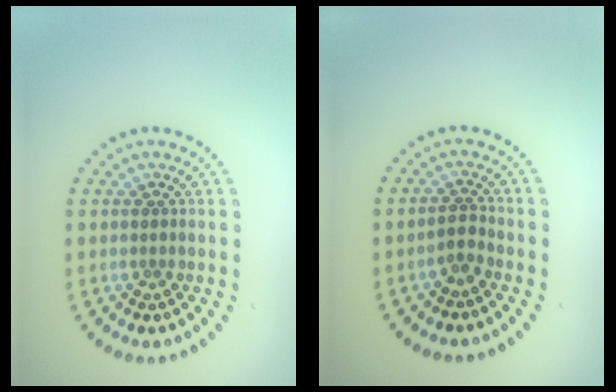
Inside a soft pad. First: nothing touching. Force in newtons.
{"total": 1.3, "press": 1.1, "slide": 0.8}